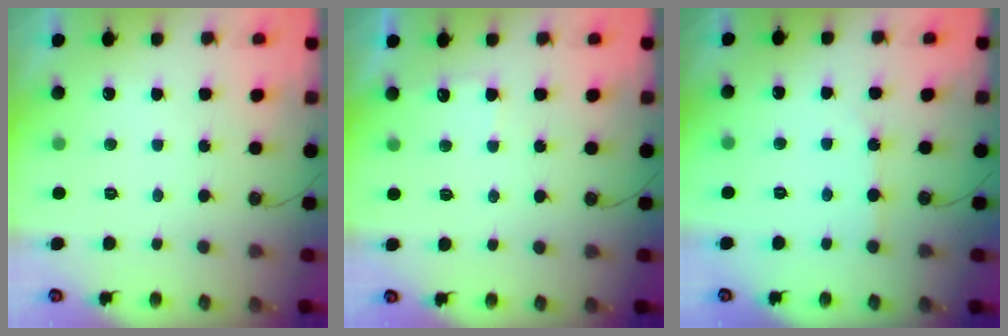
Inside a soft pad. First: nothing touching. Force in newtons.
{"total": 4.3, "press": 4.2, "slide": 0.8}
{"total": 2.6, "press": 2.5, "slide": 0.5}